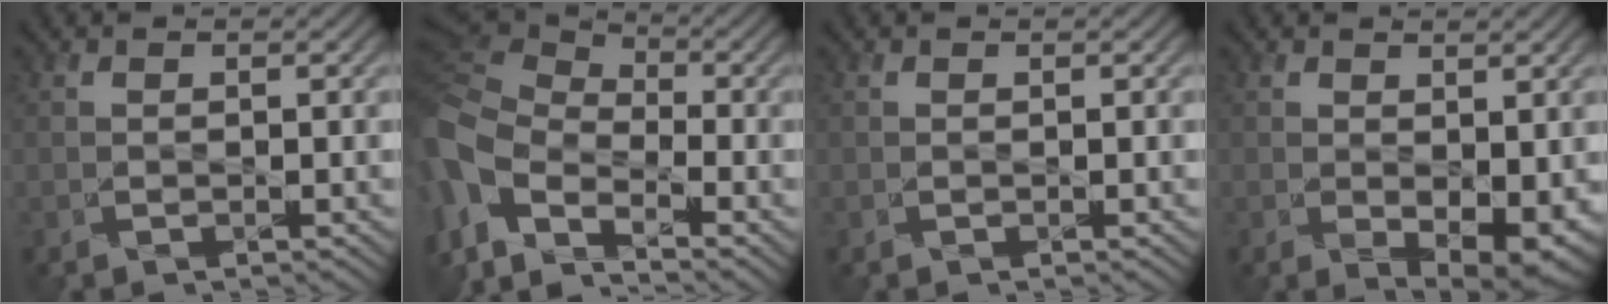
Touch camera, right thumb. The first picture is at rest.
{"total": 12.9, "force": [-4.4, 7.2, 9.8], "torque": [-0.278, -0.018, -0.074]}
{"total": 0.0}
{"total": 5.1, "force": [-0.5, 2.7, 4.3], "torque": [-0.074, -0.023, 0.006]}